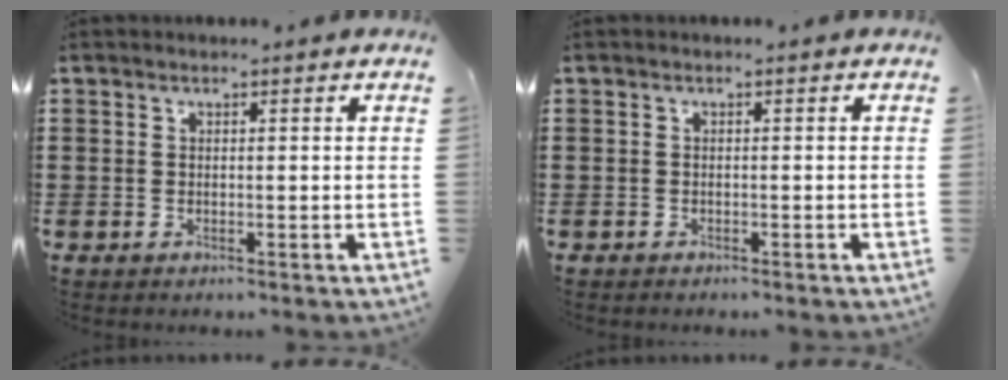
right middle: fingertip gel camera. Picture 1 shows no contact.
{"total": 0.6, "force": [-0.5, 0.2, 0.0], "torque": [-0.001, 0.001, -0.012]}